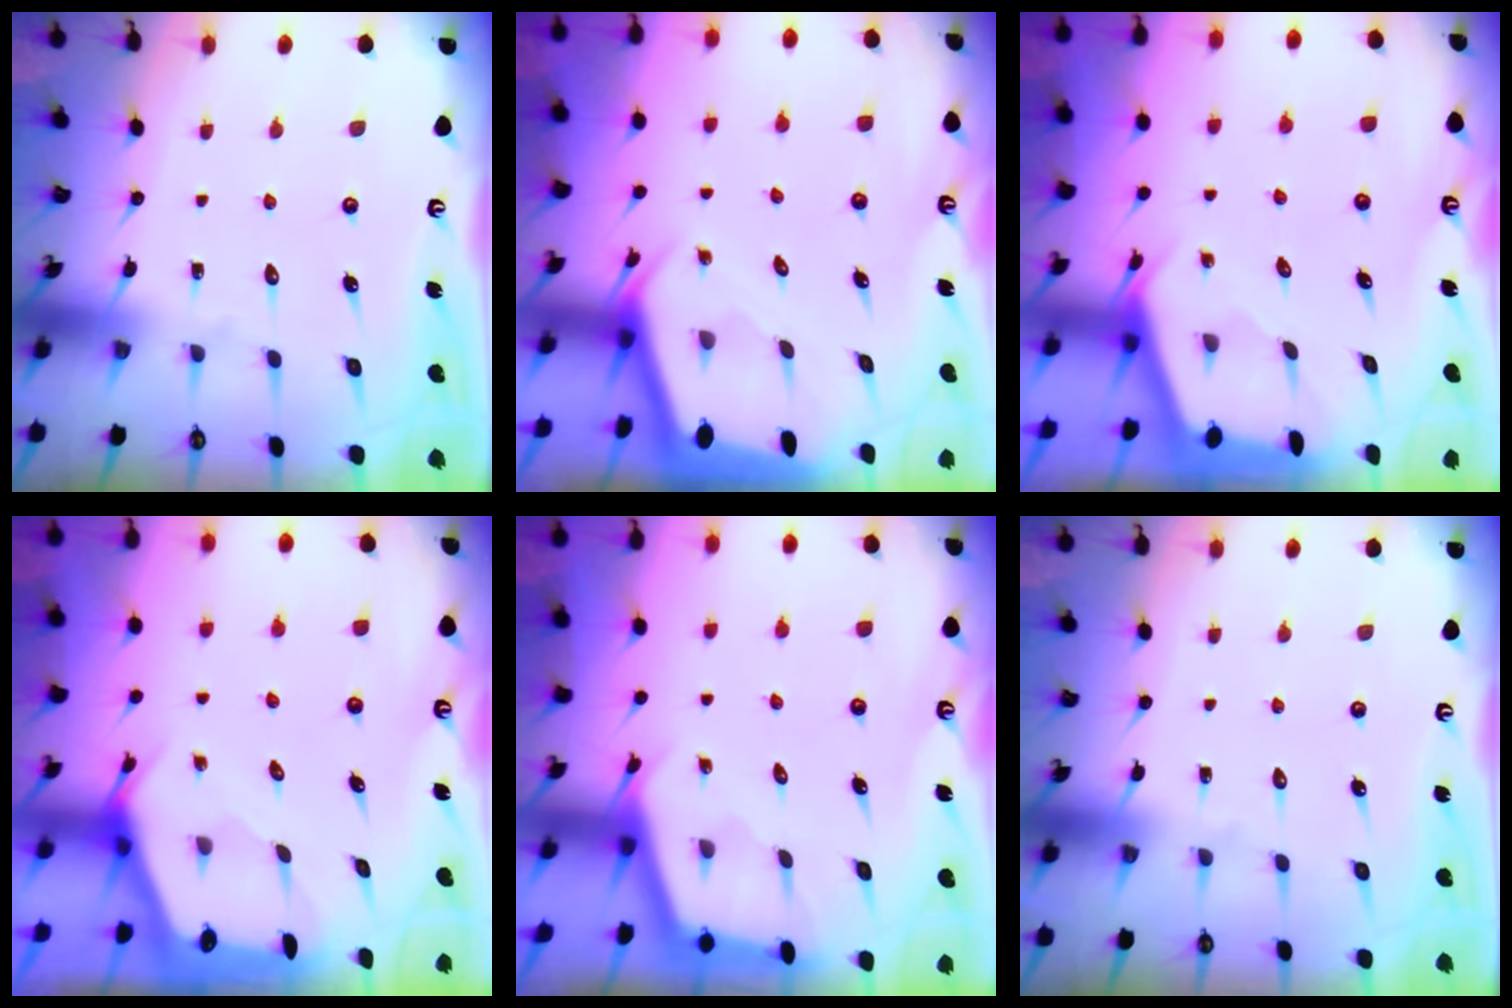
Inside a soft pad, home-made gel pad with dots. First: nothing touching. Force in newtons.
{"total": 2.4, "press": 2.4, "slide": 0.1}
{"total": 2.0, "press": 2.0, "slide": 0.3}
{"total": 2.4, "press": 2.4, "slide": 0.3}
{"total": 2.2, "press": 2.2, "slide": 0.1}
{"total": 0.0}